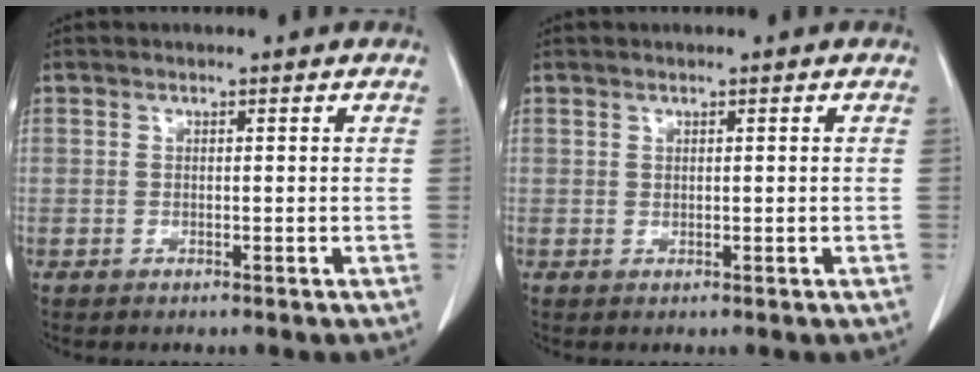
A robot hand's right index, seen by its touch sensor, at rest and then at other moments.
{"total": 0.0}